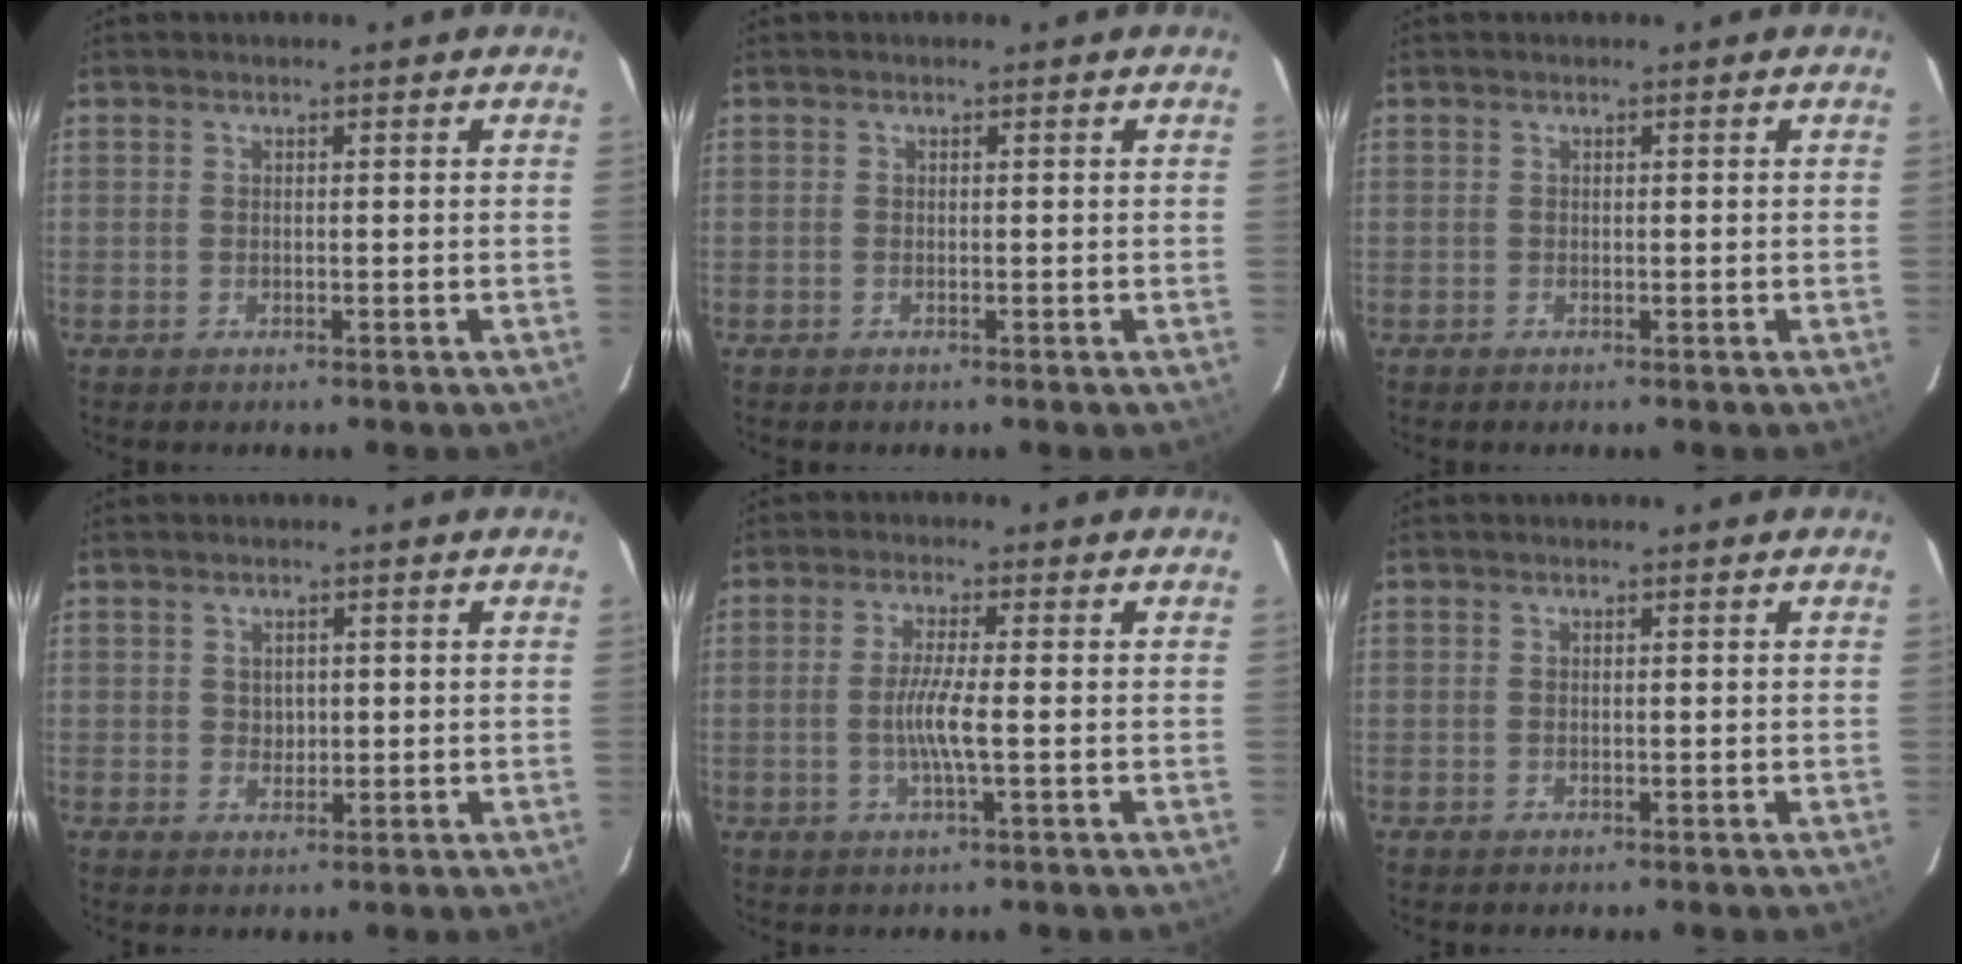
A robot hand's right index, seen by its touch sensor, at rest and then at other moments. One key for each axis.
{"total": 0.0}
{"total": 0.0}
{"total": 1.9, "fx": 0.4, "fy": 1.8, "fz": 0.7, "tx": -0.005, "ty": 0.002, "tz": 0.010}
{"total": 4.9, "fx": -1.0, "fy": 0.0, "fz": 4.8, "tx": -0.090, "ty": -0.008, "tz": -0.019}
{"total": 0.0}